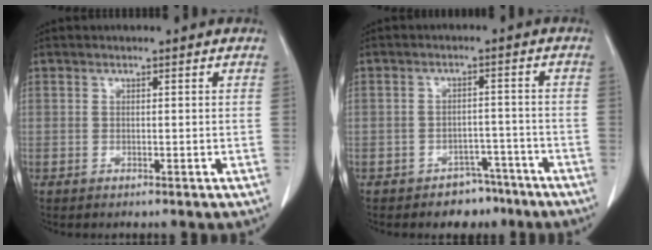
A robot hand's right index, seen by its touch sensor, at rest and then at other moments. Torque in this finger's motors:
{"motor_torque": [-0.10, -0.07, -0.25, -0.08]}